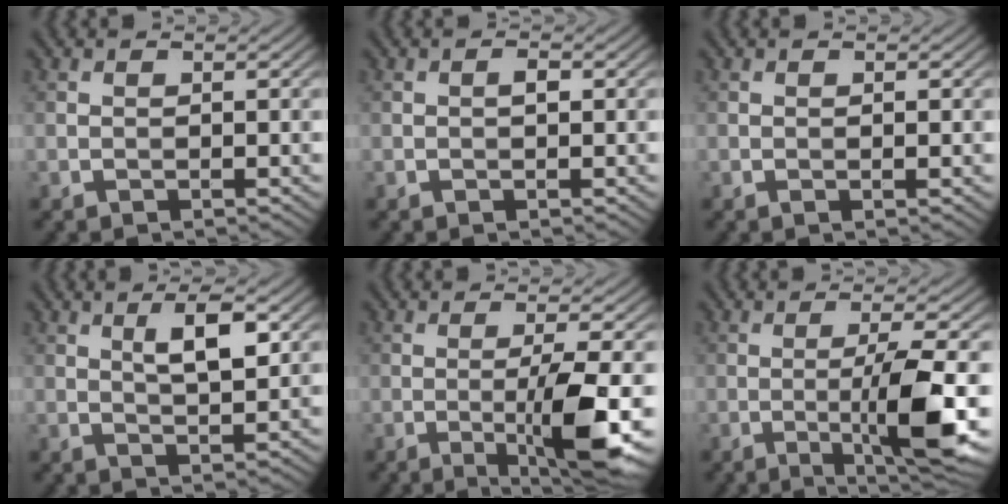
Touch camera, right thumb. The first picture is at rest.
{"total": 0.9, "force": [0.0, 0.3, 0.9], "torque": [-0.014, 0.001, 0.000]}
{"total": 0.7, "force": [-0.1, 0.1, 0.7], "torque": [-0.012, -0.002, -0.002]}
{"total": 5.1, "force": [1.9, 1.4, 4.5], "torque": [-0.084, -0.002, 0.035]}
{"total": 8.3, "force": [-1.7, 1.1, 8.0], "torque": [-0.133, 0.001, -0.028]}
{"total": 9.1, "force": [-1.7, 1.1, 8.8], "torque": [-0.145, 0.006, -0.026]}